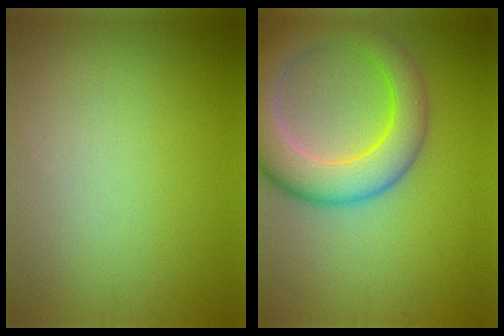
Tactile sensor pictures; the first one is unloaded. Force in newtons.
{"total": 8.7, "press": 8.7, "slide": 0.5}